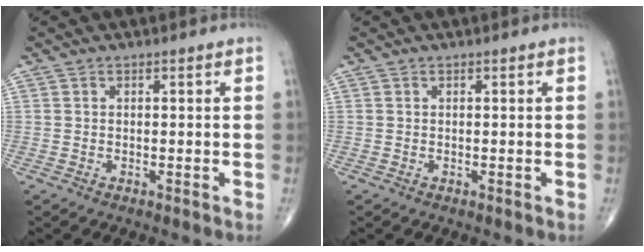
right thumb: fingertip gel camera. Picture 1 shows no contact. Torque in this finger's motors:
{"motor_torque": [-0.01, 0.00, 0.04, 0.05, 0.02]}